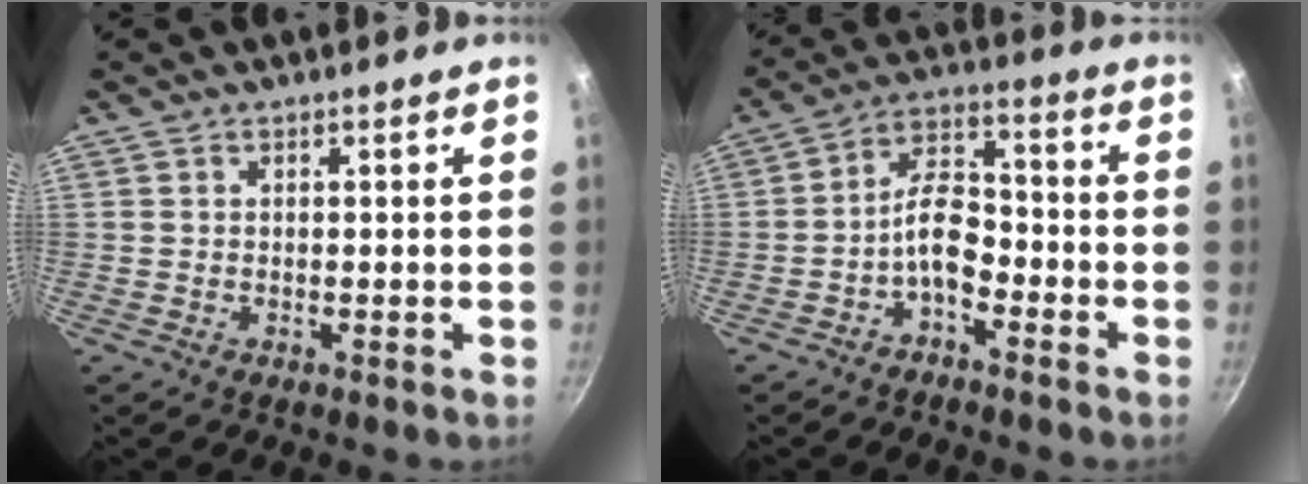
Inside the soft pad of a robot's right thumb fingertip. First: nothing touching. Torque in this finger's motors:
{"motor_torque": [1.27, 0.74, 0.01, -0.04, 0.11]}